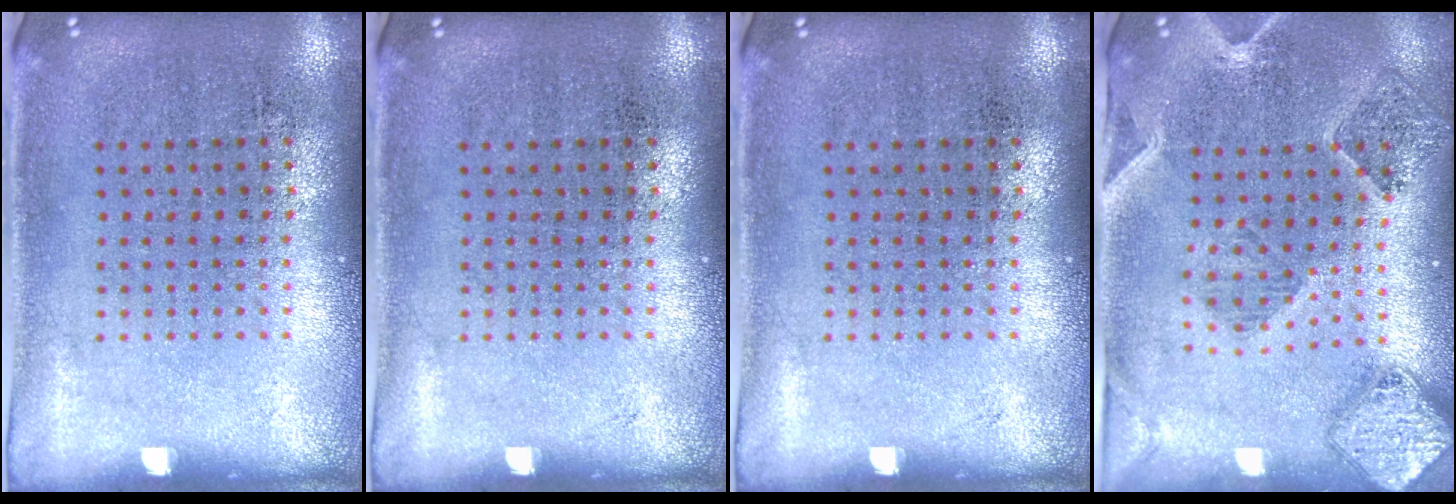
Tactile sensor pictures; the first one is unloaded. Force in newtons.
{"total": 0.0}
{"total": 0.0}
{"total": 1.6, "press": 1.6, "slide": 0.3}